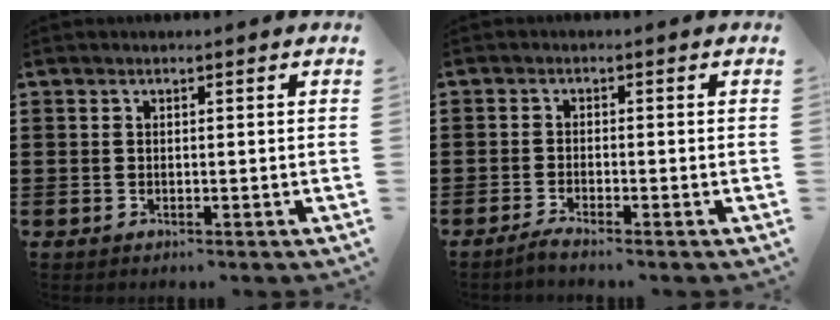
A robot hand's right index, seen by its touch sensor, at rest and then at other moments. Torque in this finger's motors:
{"motor_torque": [2.14, 0.00, 0.07, 0.01]}